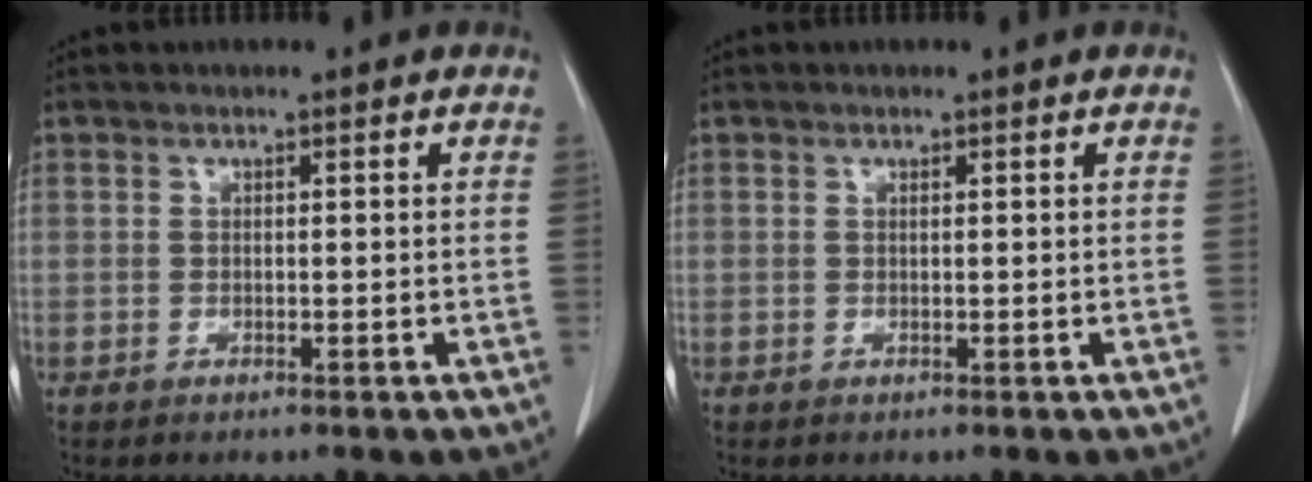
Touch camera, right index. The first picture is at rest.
{"total": 0.0}